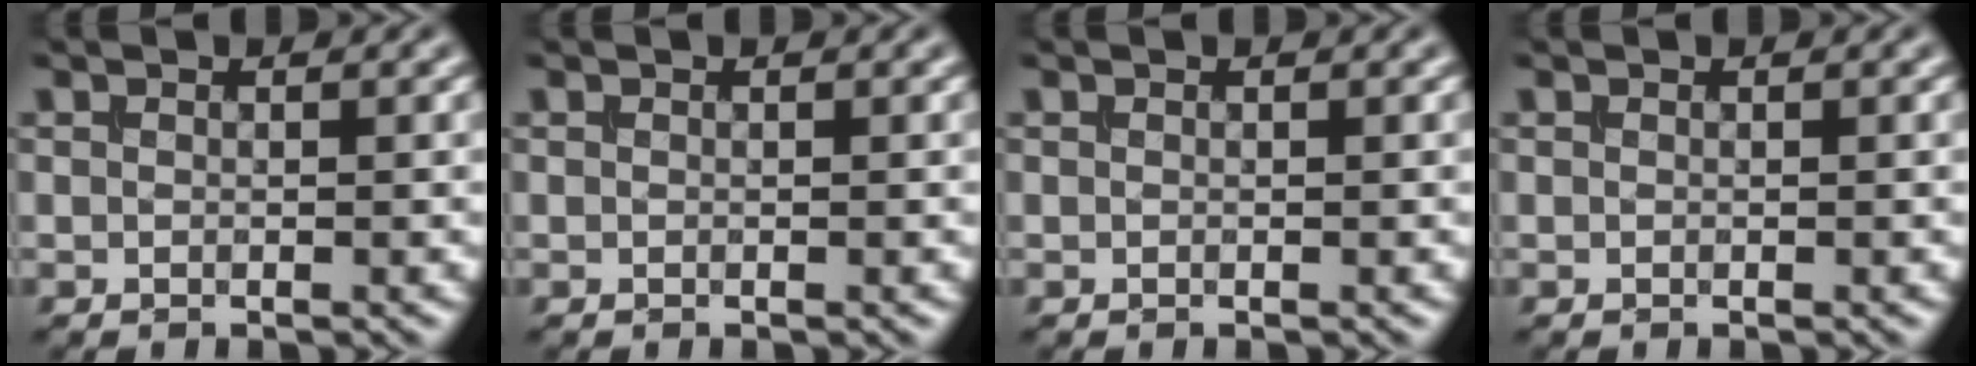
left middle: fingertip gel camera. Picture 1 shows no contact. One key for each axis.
{"total": 0.0}
{"total": 0.0}
{"total": 0.0}